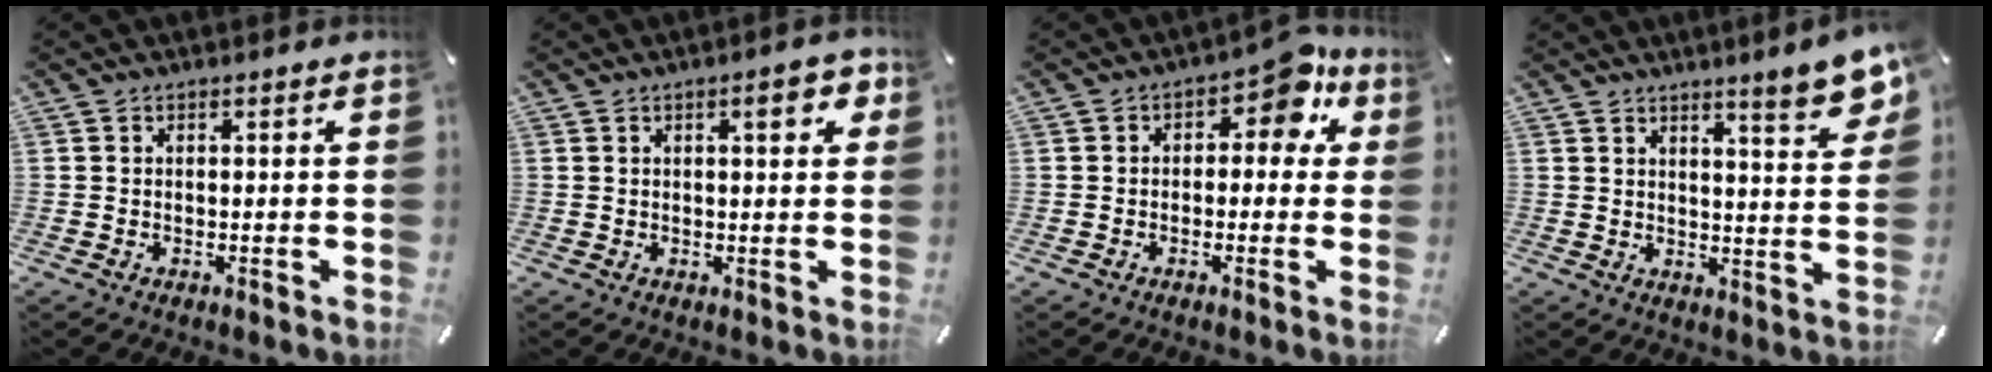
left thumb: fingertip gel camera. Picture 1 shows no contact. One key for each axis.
{"total": 5.6, "fx": 2.3, "fy": 1.9, "fz": 4.8, "tx": -0.057, "ty": -0.008, "tz": 0.030}
{"total": 8.2, "fx": 3.7, "fy": 4.5, "fz": 5.7, "tx": -0.066, "ty": -0.024, "tz": 0.055}
{"total": 8.2, "fx": 6.1, "fy": 0.6, "fz": 5.4, "tx": -0.076, "ty": -0.046, "tz": 0.099}